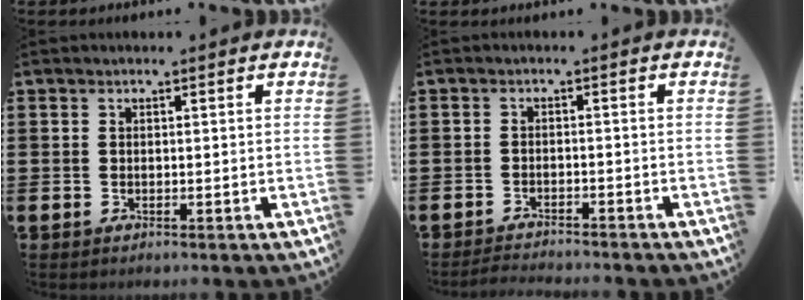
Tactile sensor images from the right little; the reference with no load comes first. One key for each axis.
{"total": 1.8, "fx": -1.8, "fy": -0.1, "fz": 0.1, "tx": -0.003, "ty": 0.003, "tz": -0.037}